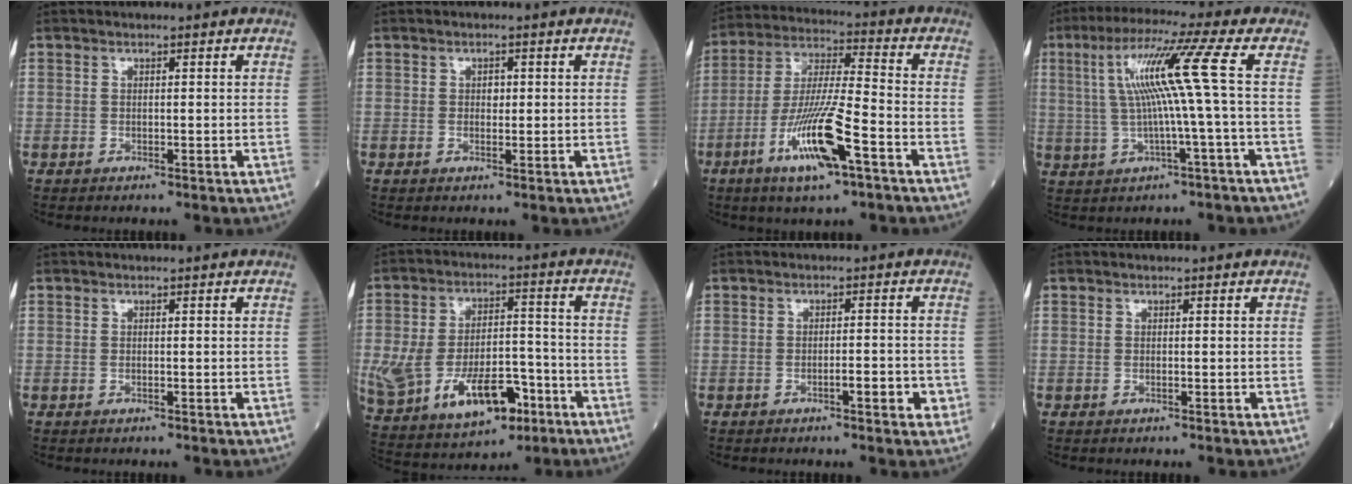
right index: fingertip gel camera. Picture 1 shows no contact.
{"total": 1.1, "force": [0.2, 0.8, 0.8], "torque": [-0.009, 0.001, 0.003]}
{"total": 13.5, "force": [-6.2, 1.3, 11.9], "torque": [-0.235, -0.014, -0.112]}
{"total": 10.2, "force": [1.3, -1.8, 9.9], "torque": [-0.182, 0.025, 0.029]}
{"total": 0.0}
{"total": 16.4, "force": [-5.8, 8.4, 12.9], "torque": [-0.254, 0.011, -0.078]}
{"total": 3.1, "force": [-1.3, 0.7, 2.8], "torque": [-0.036, 0.004, -0.018]}
{"total": 0.0}